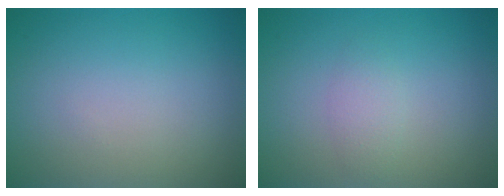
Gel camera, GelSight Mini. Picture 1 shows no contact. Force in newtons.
{"total": 1.4, "press": 1.4, "slide": 0.0}